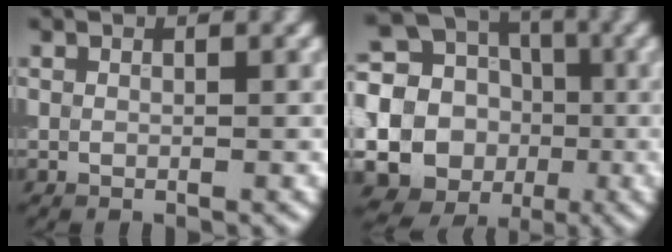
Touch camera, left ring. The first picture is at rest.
{"total": 23.2, "force": [-2.7, 22.1, 6.5], "torque": [-0.152, 0.006, -0.107]}